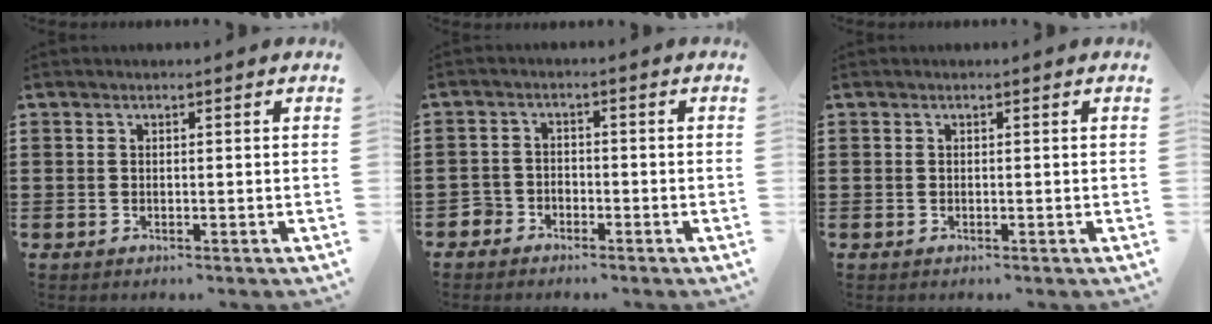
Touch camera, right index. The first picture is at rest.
{"total": 2.6, "force": [-2.1, 1.5, 0.0], "torque": [-0.008, 0.004, -0.048]}
{"total": 0.0}